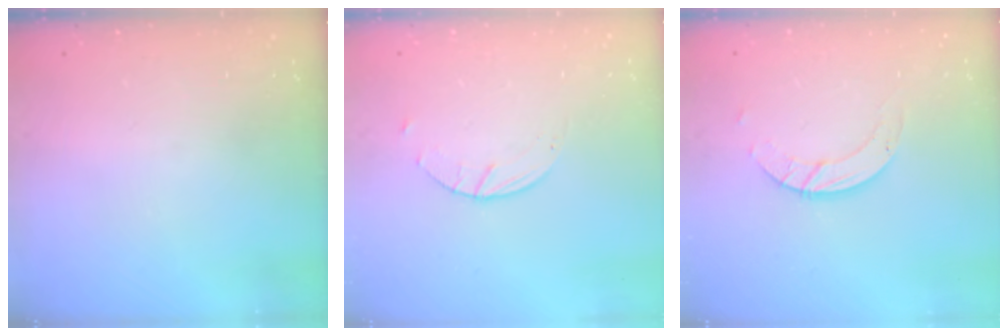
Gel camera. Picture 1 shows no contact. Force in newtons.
{"total": 2.6, "press": 2.6, "slide": 0.4}
{"total": 3.6, "press": 3.6, "slide": 0.2}